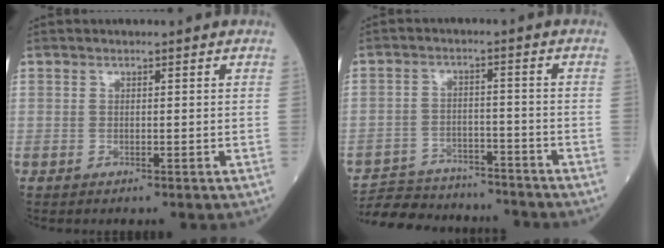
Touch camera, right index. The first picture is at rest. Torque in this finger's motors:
{"motor_torque": [0.48, -0.66, -0.31, -0.21]}